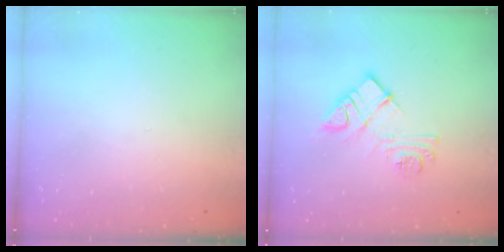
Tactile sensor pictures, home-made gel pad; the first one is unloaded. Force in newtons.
{"total": 11.1, "press": 11.1, "slide": 0.5}